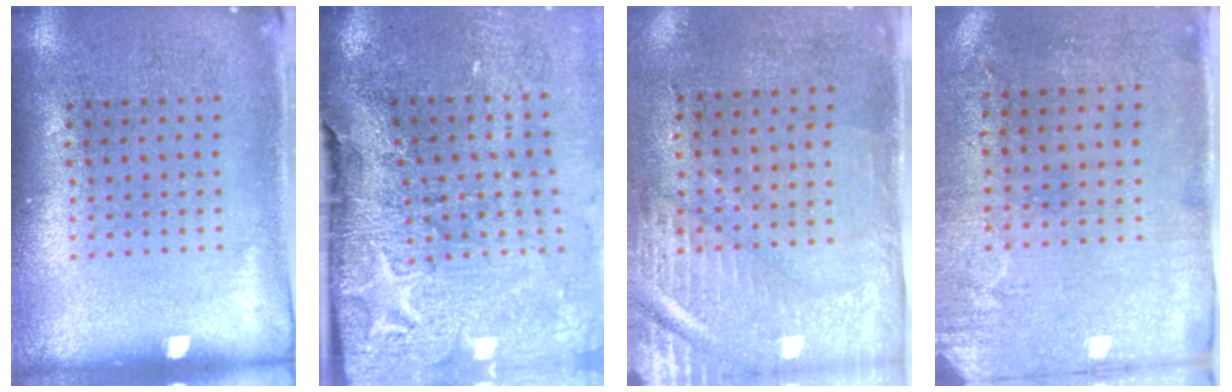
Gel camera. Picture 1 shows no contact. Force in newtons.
{"total": 4.1, "press": 3.4, "slide": 2.3}
{"total": 2.9, "press": 2.5, "slide": 1.5}
{"total": 2.9, "press": 2.4, "slide": 1.7}